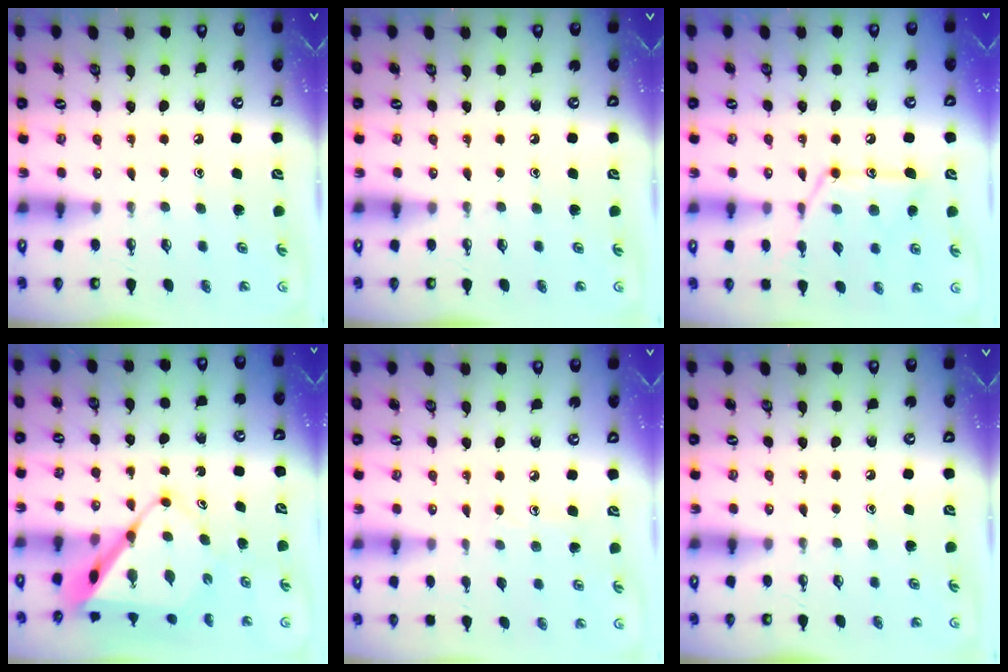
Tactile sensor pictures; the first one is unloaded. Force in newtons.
{"total": 0.0}
{"total": 14.4, "press": 14.3, "slide": 1.1}
{"total": 10.8, "press": 10.8, "slide": 0.9}
{"total": 5.4, "press": 5.4, "slide": 0.5}
{"total": 0.0}